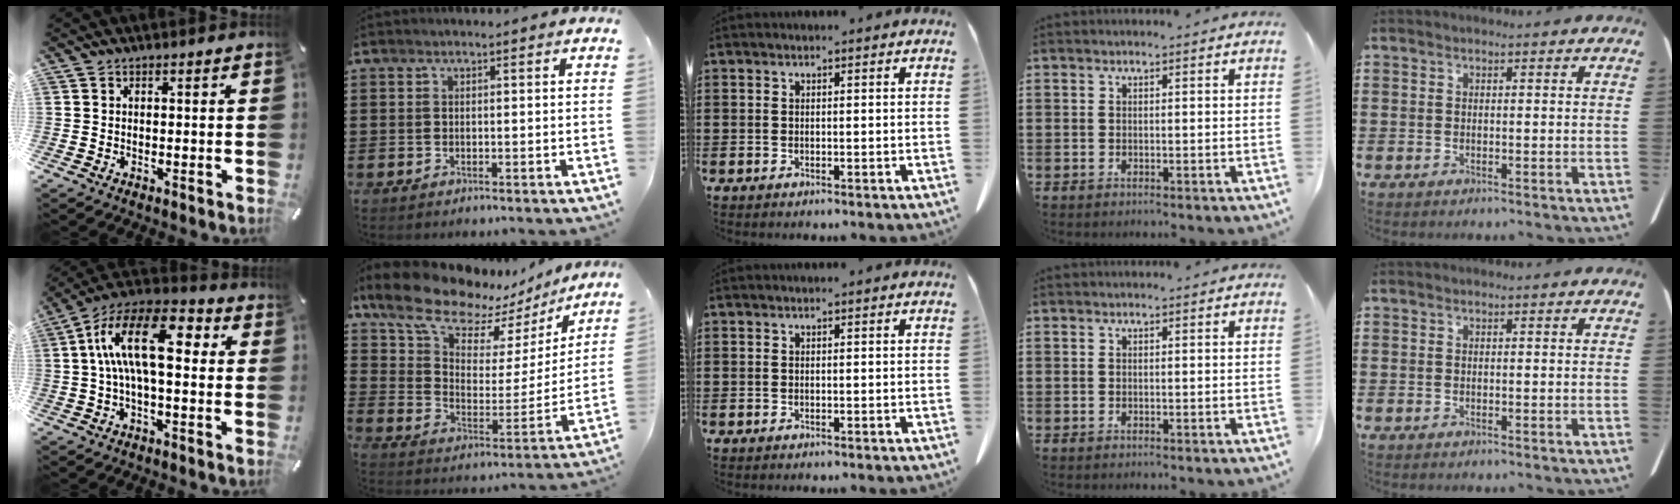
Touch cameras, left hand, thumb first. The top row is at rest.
{"thumb": {"total": 15.2, "force": [2.1, 6.7, 13.5], "torque": [-0.277, 0.003, 0.036]}, "index": {"total": 11.2, "force": [9.1, 4.5, 4.8], "torque": [-0.116, -0.057, 0.157]}}